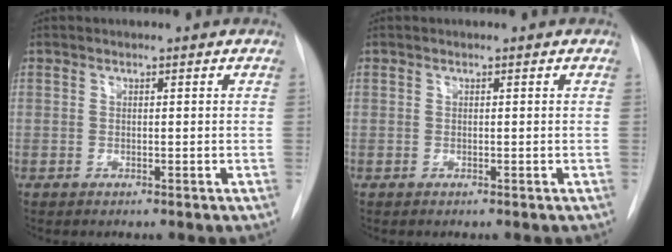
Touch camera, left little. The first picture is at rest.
{"total": 0.0}